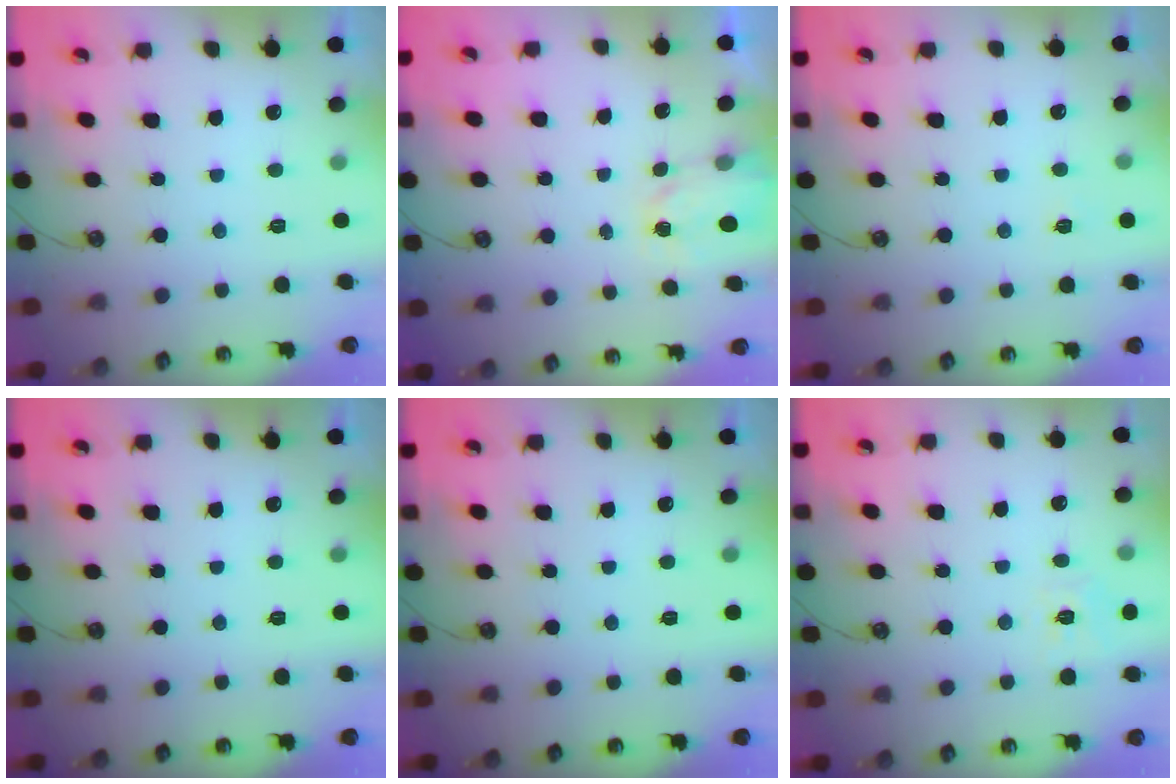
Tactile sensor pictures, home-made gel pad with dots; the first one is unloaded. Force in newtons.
{"total": 2.9, "press": 2.8, "slide": 0.4}
{"total": 2.7, "press": 2.6, "slide": 0.4}
{"total": 0.0}
{"total": 0.0}
{"total": 7.5, "press": 7.5, "slide": 0.7}